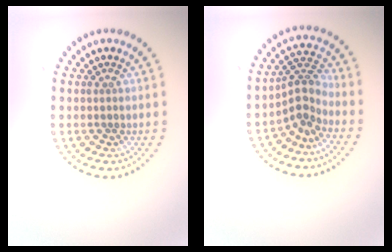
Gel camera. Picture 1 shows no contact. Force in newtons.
{"total": 2.7, "press": 1.9, "slide": 2.0}